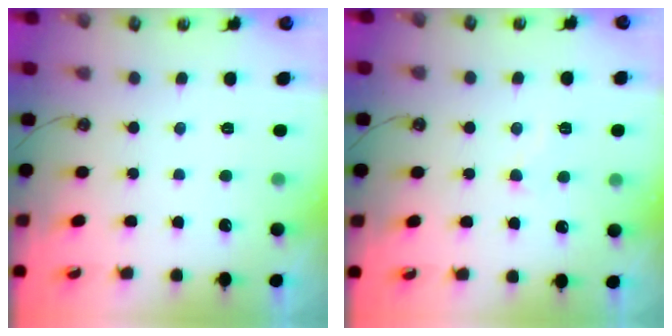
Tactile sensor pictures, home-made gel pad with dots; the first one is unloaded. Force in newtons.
{"total": 3.9, "press": 3.9, "slide": 0.5}